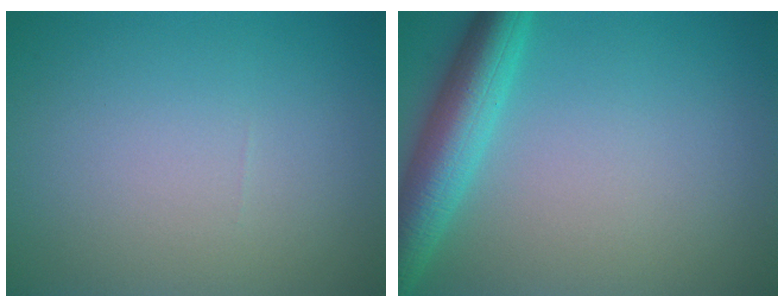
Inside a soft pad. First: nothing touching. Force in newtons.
{"total": 5.5, "press": 5.5, "slide": 0.2}